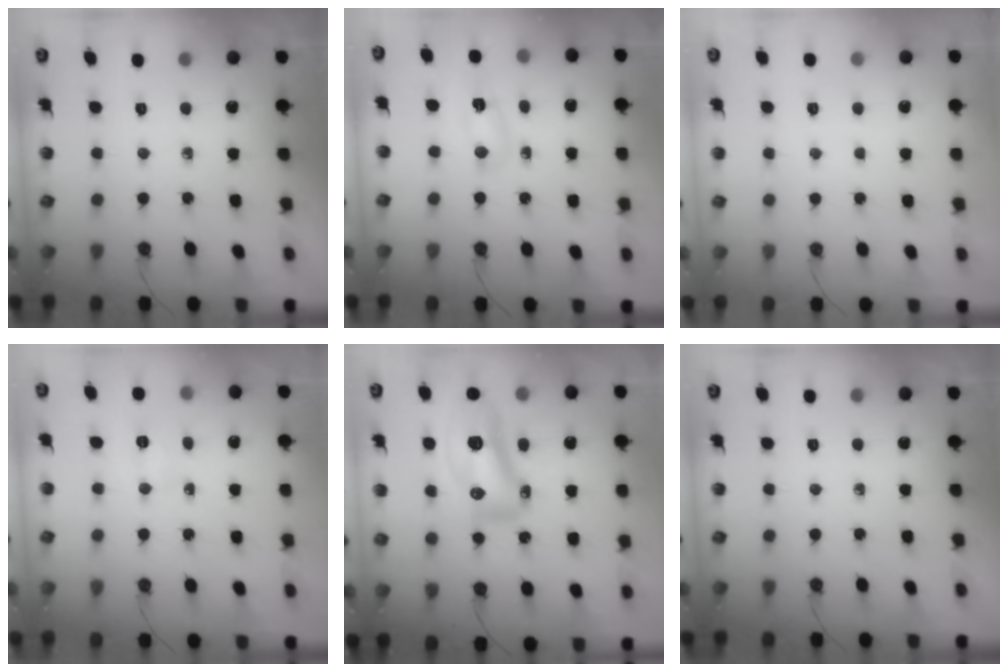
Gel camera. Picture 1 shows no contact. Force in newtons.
{"total": 4.0, "press": 3.7, "slide": 1.4}
{"total": 1.2, "press": 1.2, "slide": 0.0}
{"total": 3.4, "press": 3.2, "slide": 1.2}
{"total": 16.6, "press": 16.4, "slide": 2.3}
{"total": 0.0}